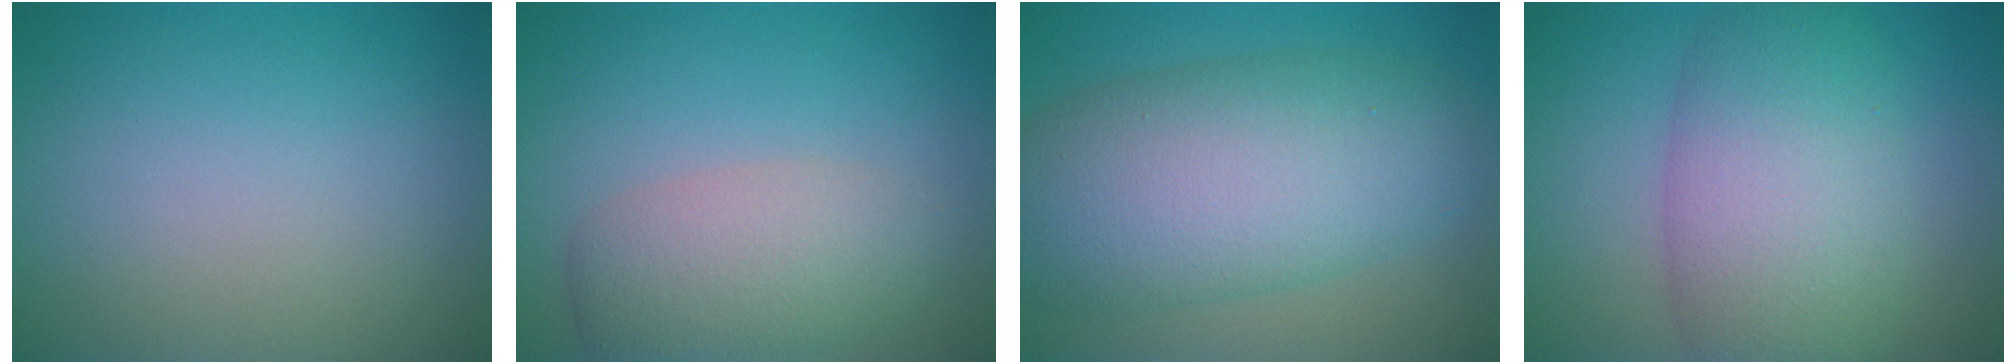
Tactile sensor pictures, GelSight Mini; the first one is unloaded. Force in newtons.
{"total": 4.8, "press": 4.8, "slide": 0.2}
{"total": 10.9, "press": 10.9, "slide": 0.4}
{"total": 8.9, "press": 8.9, "slide": 0.3}